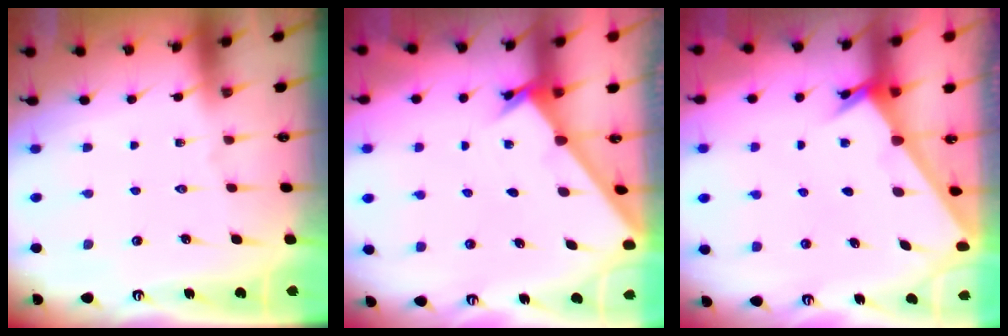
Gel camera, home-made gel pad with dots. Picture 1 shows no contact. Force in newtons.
{"total": 1.4, "press": 1.4, "slide": 0.1}
{"total": 2.2, "press": 2.2, "slide": 0.2}